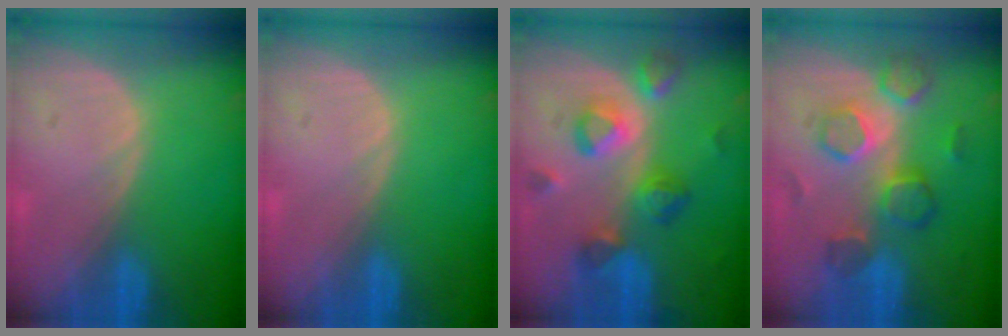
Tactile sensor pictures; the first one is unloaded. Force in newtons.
{"total": 0.0}
{"total": 8.3, "press": 7.8, "slide": 2.8}
{"total": 8.0, "press": 7.8, "slide": 1.7}